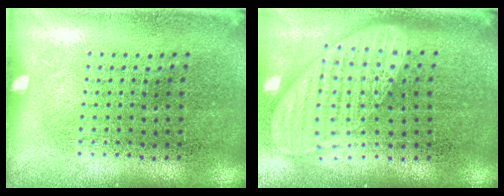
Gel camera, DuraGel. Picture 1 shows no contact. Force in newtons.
{"total": 2.0, "press": 1.5, "slide": 1.2}